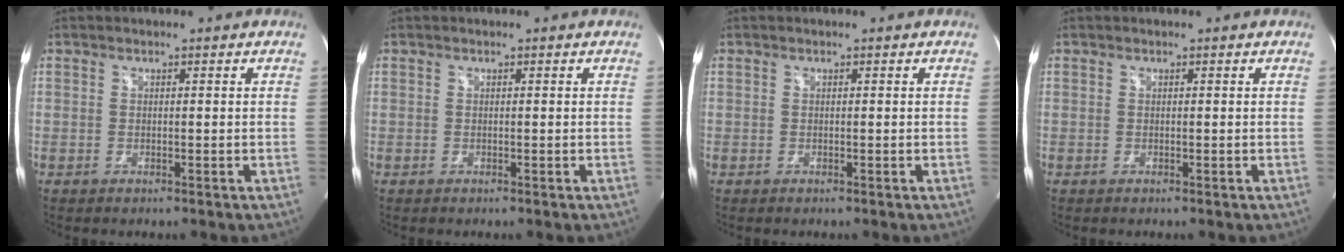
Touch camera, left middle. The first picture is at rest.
{"total": 0.0}
{"total": 0.0}
{"total": 0.0}